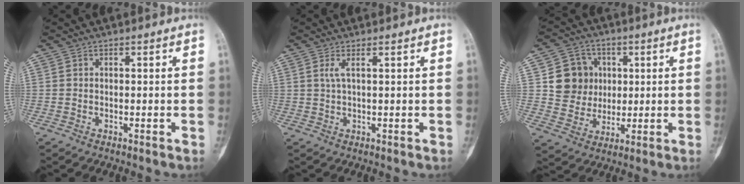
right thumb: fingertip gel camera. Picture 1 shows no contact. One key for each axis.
{"total": 2.0, "fx": 0.8, "fy": 0.3, "fz": 1.9, "tx": -0.043, "ty": 0.000, "tz": 0.021}
{"total": 10.5, "fx": 1.9, "fy": 9.8, "fz": 3.3, "tx": -0.006, "ty": 0.001, "tz": 0.039}